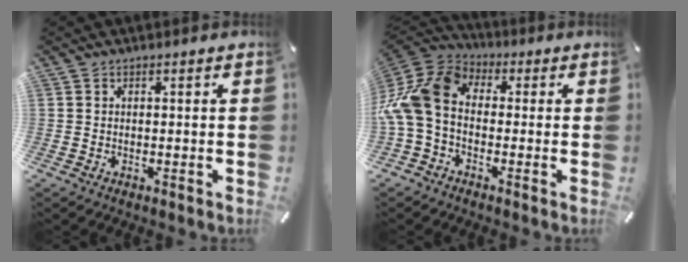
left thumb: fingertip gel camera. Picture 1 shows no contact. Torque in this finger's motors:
{"motor_torque": [2.43, 2.58, 1.38, 1.06, 0.22]}